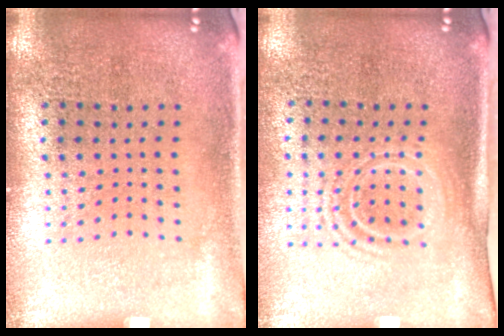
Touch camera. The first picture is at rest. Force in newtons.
{"total": 1.5, "press": 1.1, "slide": 1.0}